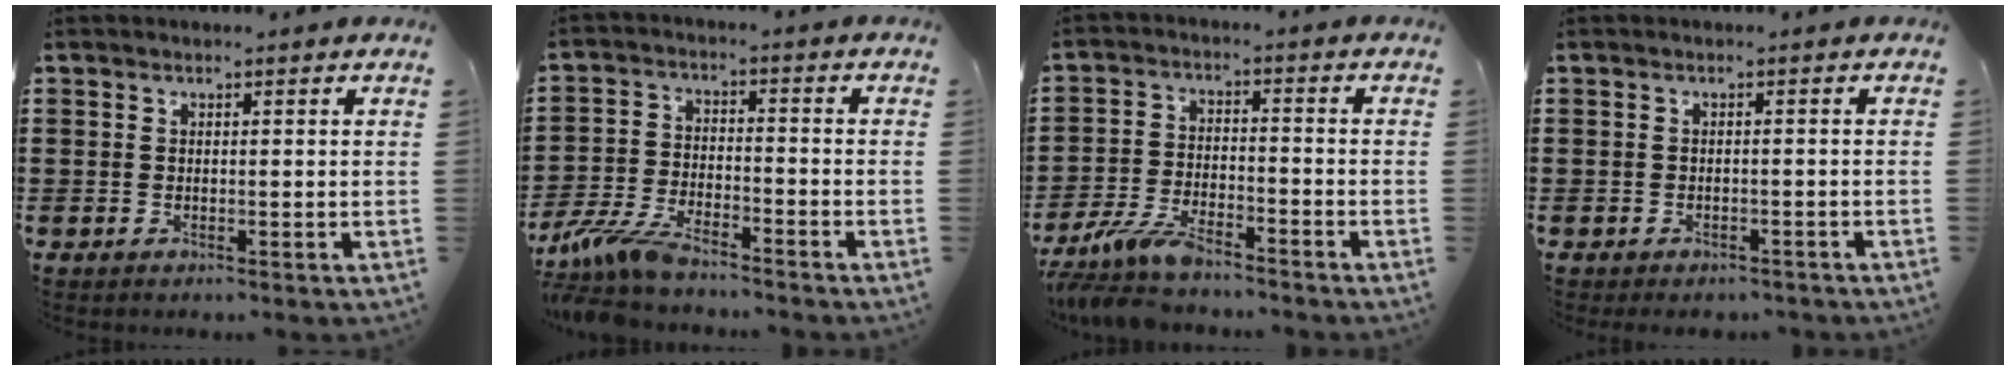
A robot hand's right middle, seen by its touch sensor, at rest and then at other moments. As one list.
[{"total": 7.0, "force": [-6.3, 1.0, 3.0], "torque": [-0.085, -0.009, -0.126]}, {"total": 6.9, "force": [-6.1, 1.2, 3.0], "torque": [-0.082, -0.007, -0.120]}, {"total": 0.9, "force": [-0.9, 0.2, 0.1], "torque": [-0.005, -0.001, -0.019]}]